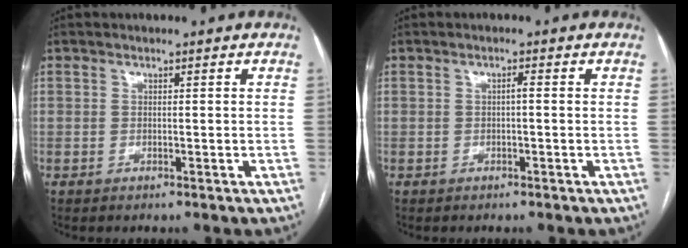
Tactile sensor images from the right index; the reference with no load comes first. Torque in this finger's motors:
{"motor_torque": [0.29, 0.16, 0.03, 0.03]}